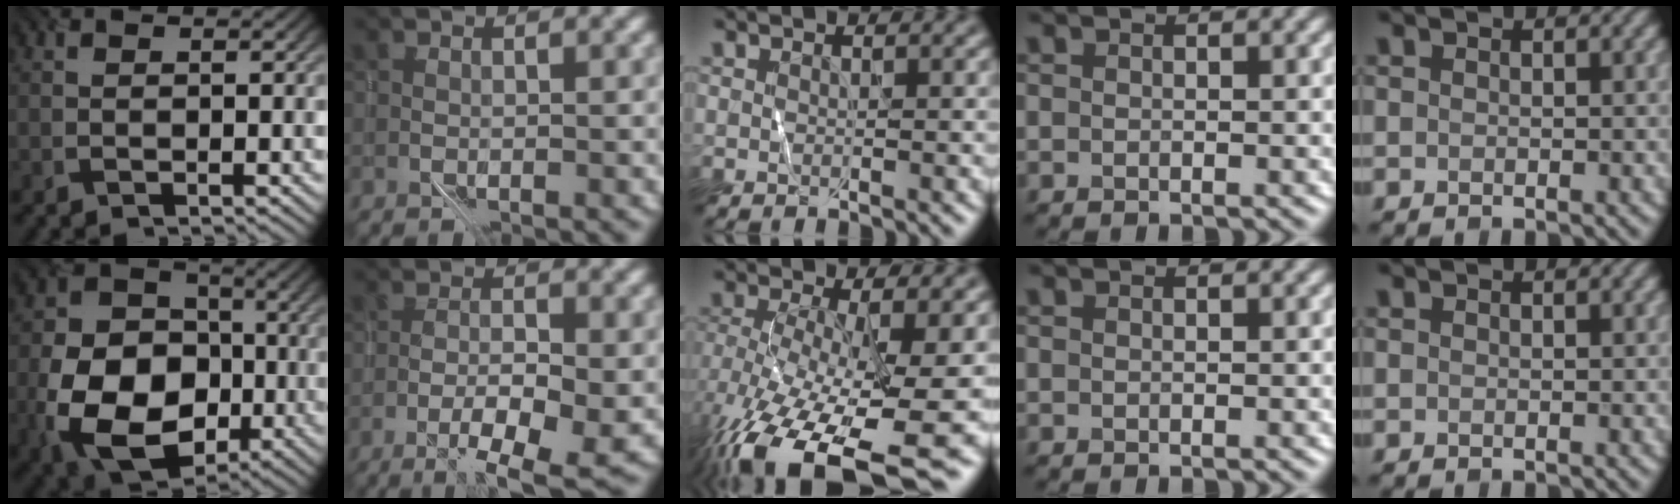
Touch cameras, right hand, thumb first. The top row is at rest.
{"thumb": {"total": 16.5, "force": [-4.8, 11.9, 10.3], "torque": [-0.216, -0.047, -0.088]}, "index": {"total": 4.3, "force": [-2.0, 0.6, 3.8], "torque": [-0.061, 0.001, -0.031]}, "middle": {"total": 15.0, "force": [-7.2, 5.8, 11.8], "torque": [-0.241, -0.027, -0.108]}}